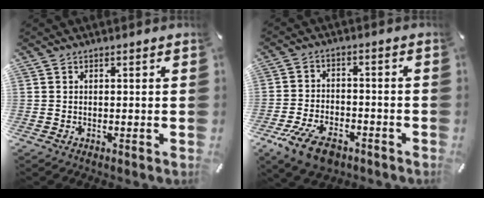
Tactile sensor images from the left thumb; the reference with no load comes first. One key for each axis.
{"total": 9.8, "fx": -5.9, "fy": 5.1, "fz": 5.9, "tx": -0.128, "ty": 0.022, "tz": -0.109}